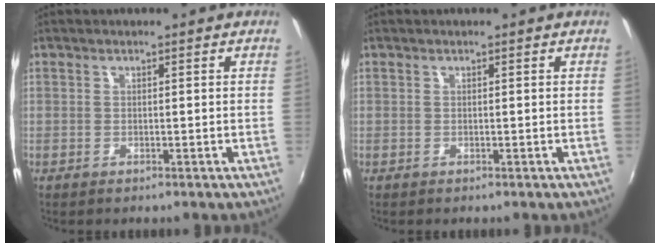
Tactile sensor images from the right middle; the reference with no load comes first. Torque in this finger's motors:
{"motor_torque": [0.10, -0.18, 0.01, 0.00]}